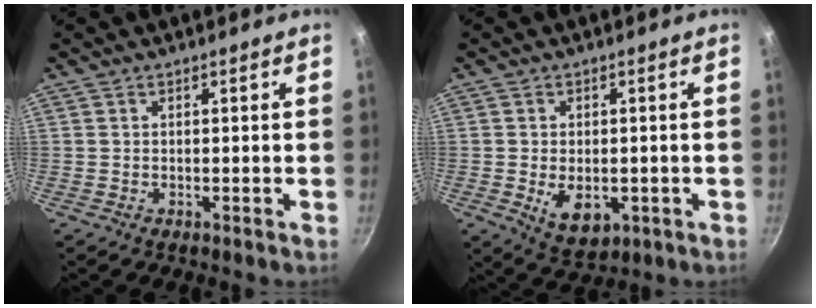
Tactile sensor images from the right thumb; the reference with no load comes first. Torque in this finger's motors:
{"motor_torque": [-0.38, 0.15, -0.26, -0.05, 0.20]}